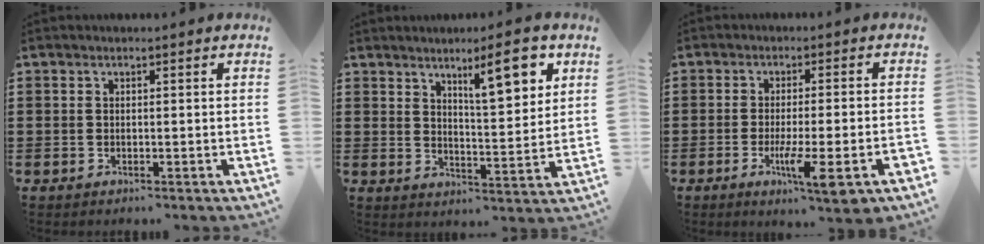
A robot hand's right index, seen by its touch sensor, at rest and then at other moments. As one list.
[{"total": 9.0, "force": [5.4, 2.4, 6.8], "torque": [-0.097, -0.018, 0.083]}, {"total": 8.5, "force": [-3.7, 0.4, 7.7], "torque": [-0.133, -0.017, -0.062]}]